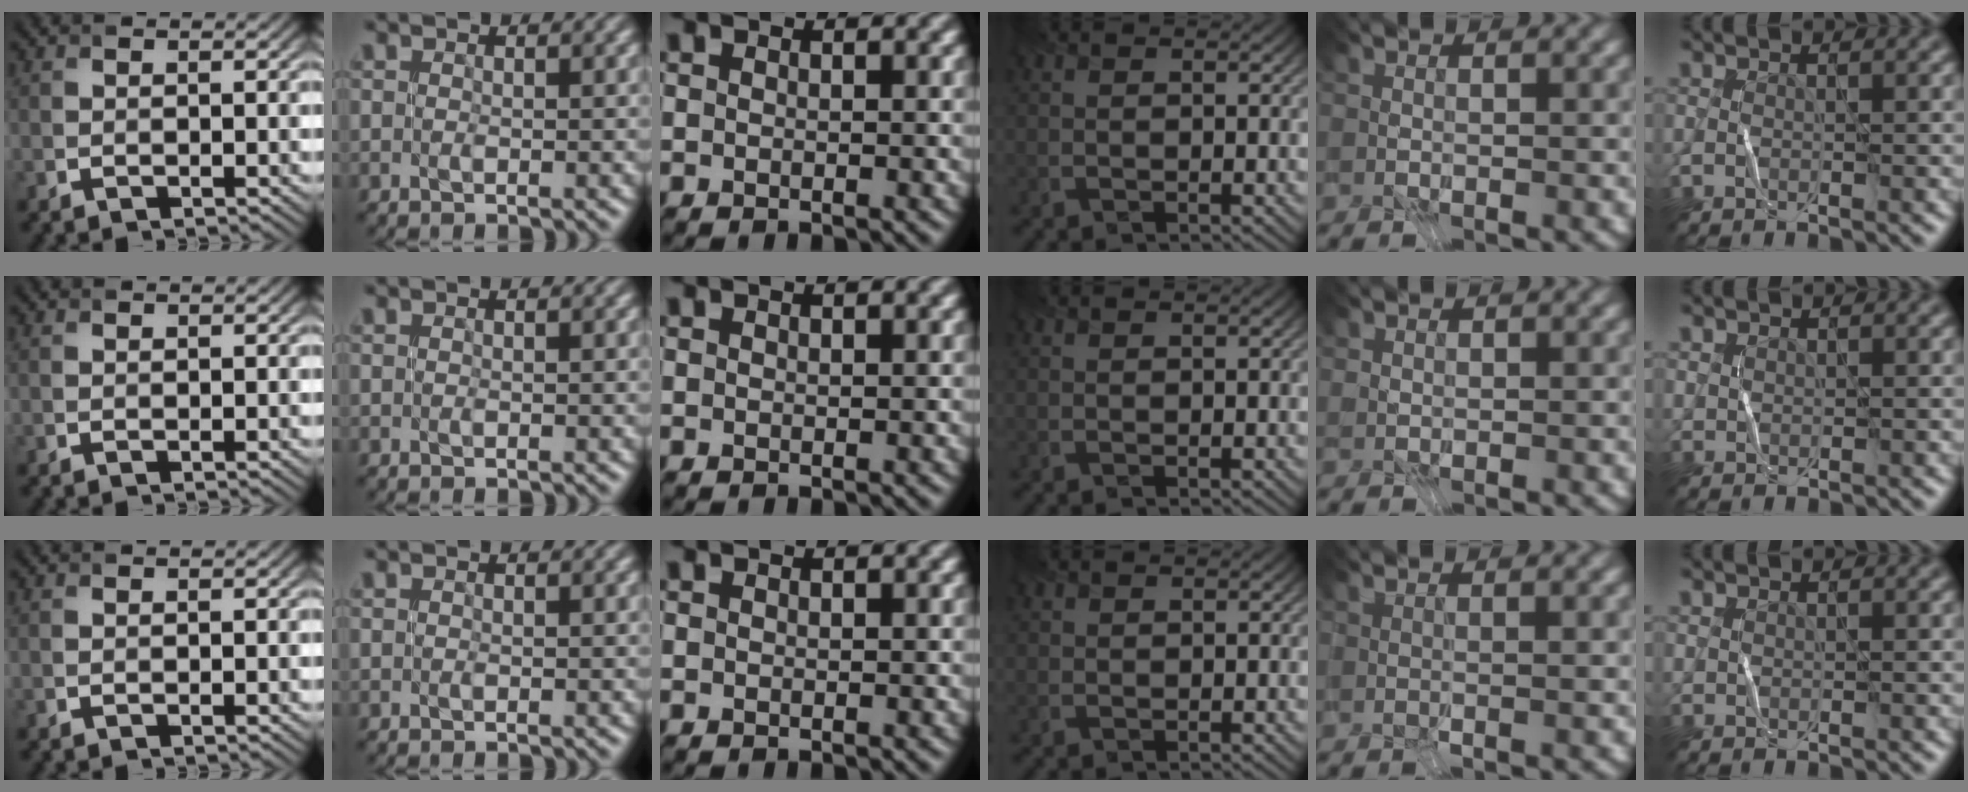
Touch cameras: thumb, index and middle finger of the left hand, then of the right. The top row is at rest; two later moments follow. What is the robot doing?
{"motion": "fold", "object": "receipt paper"}